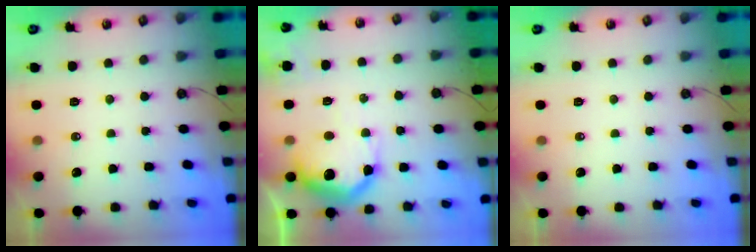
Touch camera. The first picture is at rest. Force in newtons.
{"total": 18.7, "press": 18.6, "slide": 1.3}
{"total": 0.0}